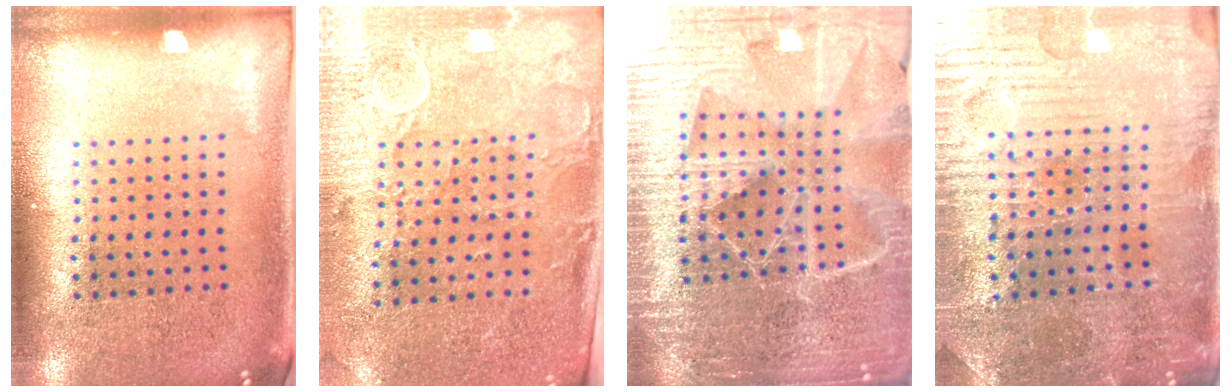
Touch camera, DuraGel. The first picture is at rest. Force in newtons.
{"total": 2.9, "press": 2.6, "slide": 1.3}
{"total": 6.3, "press": 5.5, "slide": 3.2}
{"total": 3.5, "press": 3.5, "slide": 0.5}